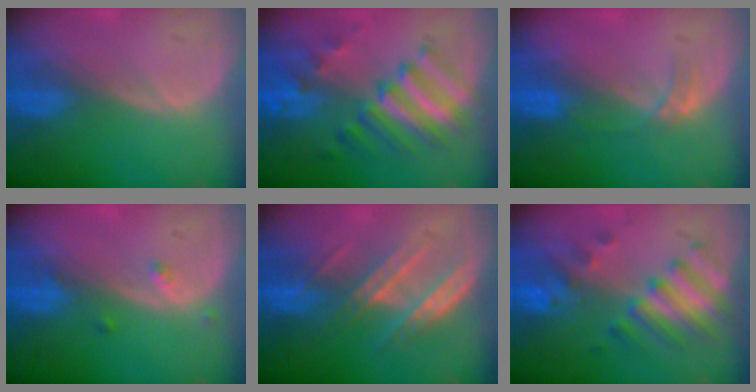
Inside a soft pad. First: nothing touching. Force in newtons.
{"total": 9.5, "press": 8.2, "slide": 4.9}
{"total": 2.7, "press": 2.4, "slide": 1.3}
{"total": 1.6, "press": 1.3, "slide": 0.8}
{"total": 7.1, "press": 6.5, "slide": 3.0}
{"total": 7.1, "press": 6.9, "slide": 1.7}